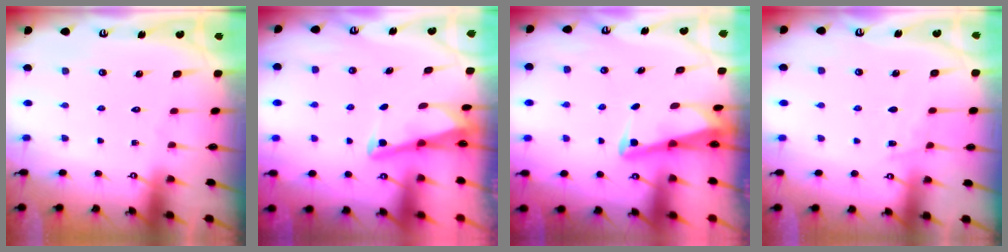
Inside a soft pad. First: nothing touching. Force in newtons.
{"total": 2.8, "press": 2.8, "slide": 0.4}
{"total": 3.0, "press": 3.0, "slide": 0.3}
{"total": 4.6, "press": 4.6, "slide": 0.6}